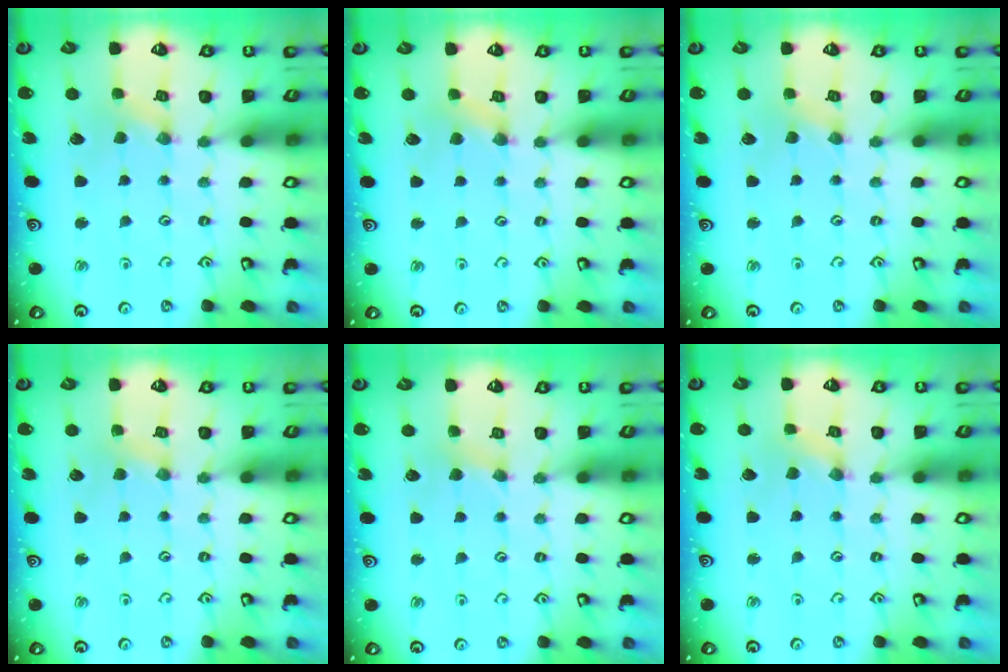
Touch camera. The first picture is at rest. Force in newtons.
{"total": 2.8, "press": 2.8, "slide": 0.4}
{"total": 0.0}
{"total": 2.4, "press": 2.3, "slide": 0.5}
{"total": 3.0, "press": 2.9, "slide": 0.5}
{"total": 0.7, "press": 0.7, "slide": 0.2}